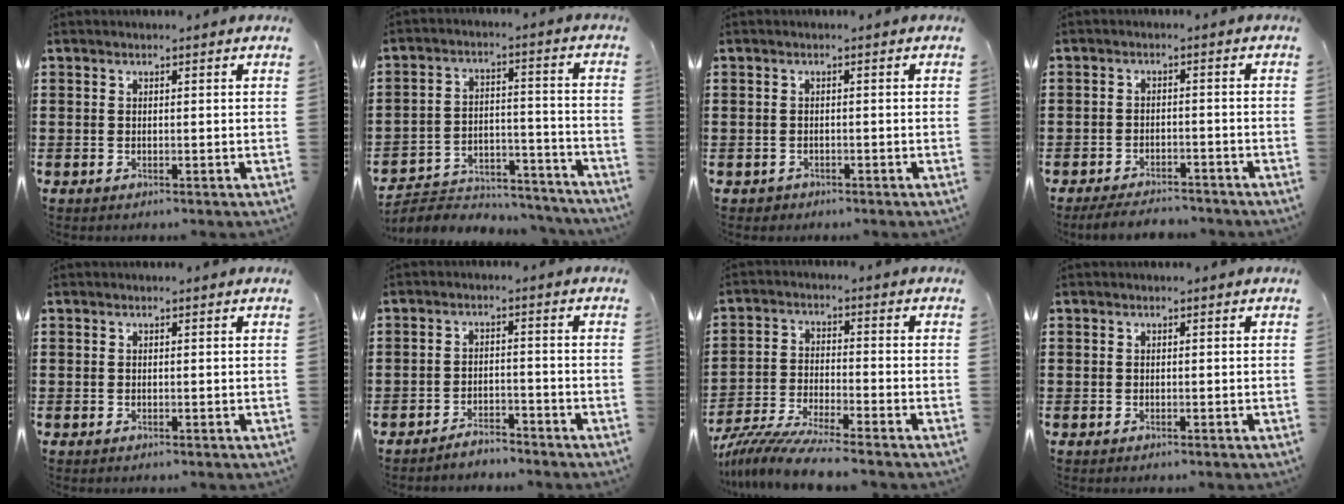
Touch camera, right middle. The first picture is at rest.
{"total": 5.0, "force": [-4.8, 1.2, 0.6], "torque": [-0.011, 0.011, -0.098]}
{"total": 0.6, "force": [-0.5, 0.3, -0.1], "torque": [0.000, 0.002, -0.013]}
{"total": 3.4, "force": [-3.3, 0.5, 0.4], "torque": [-0.010, 0.001, -0.068]}
{"total": 0.0}
{"total": 3.0, "force": [-3.0, 0.2, 0.1], "torque": [-0.009, 0.000, -0.062]}
{"total": 7.1, "force": [-6.6, -0.2, 2.5], "torque": [-0.060, -0.013, -0.131]}
{"total": 0.0}